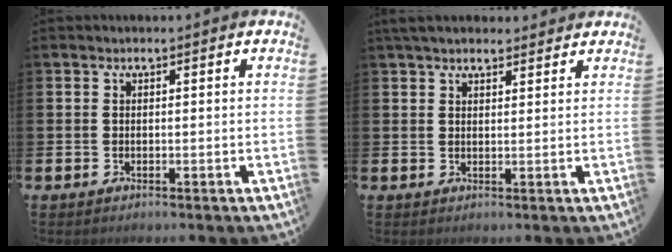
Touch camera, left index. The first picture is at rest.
{"total": 3.3, "force": [2.9, 1.2, 1.1], "torque": [-0.016, -0.006, 0.050]}